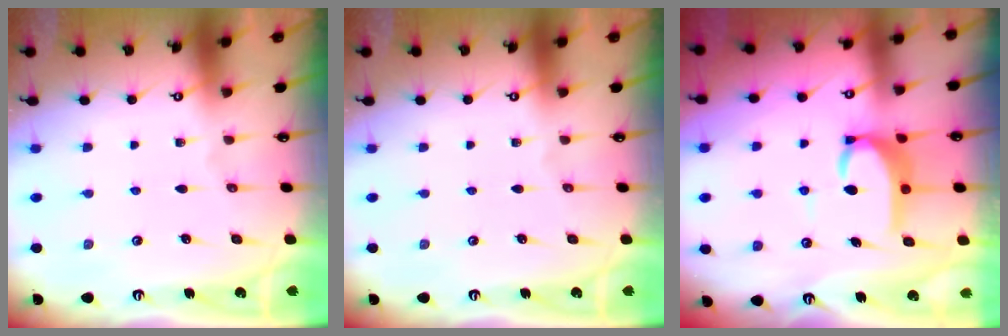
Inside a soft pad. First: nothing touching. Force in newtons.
{"total": 0.0}
{"total": 6.1, "press": 6.0, "slide": 0.6}